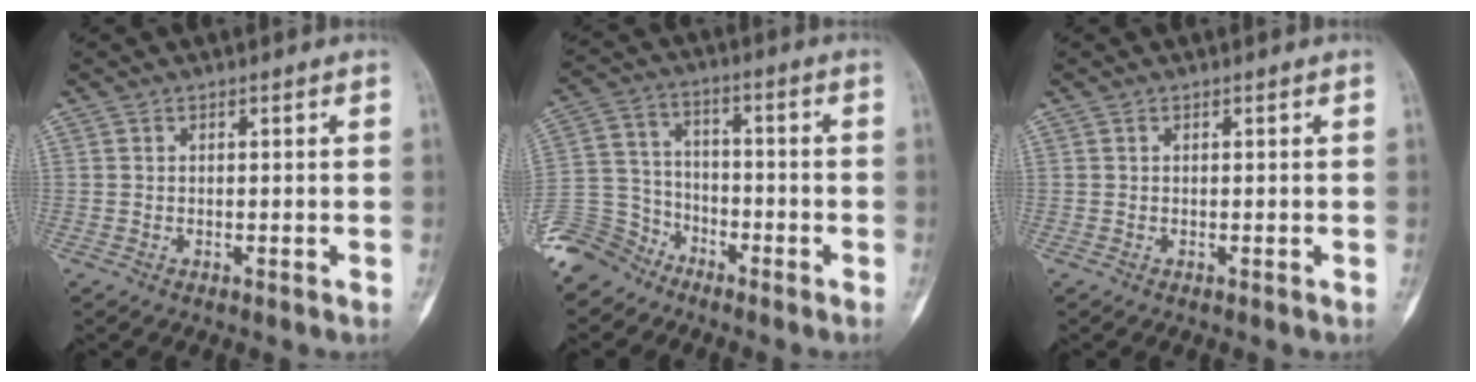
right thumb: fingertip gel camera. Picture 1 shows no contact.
{"total": 10.7, "force": [-8.4, 6.4, 1.7], "torque": [-0.026, 0.052, -0.169]}
{"total": 0.0}